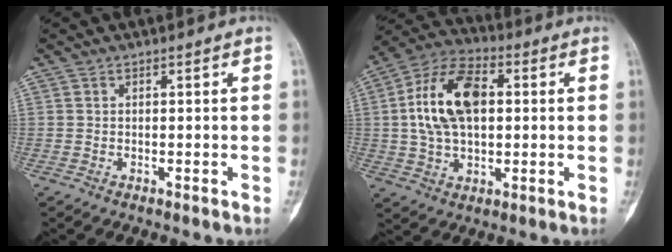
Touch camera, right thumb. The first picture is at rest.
{"total": 15.8, "force": [2.1, 9.3, 12.6], "torque": [-0.226, 0.023, 0.033]}